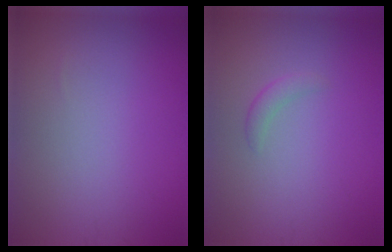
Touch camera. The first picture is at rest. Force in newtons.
{"total": 1.0, "press": 1.0, "slide": 0.0}